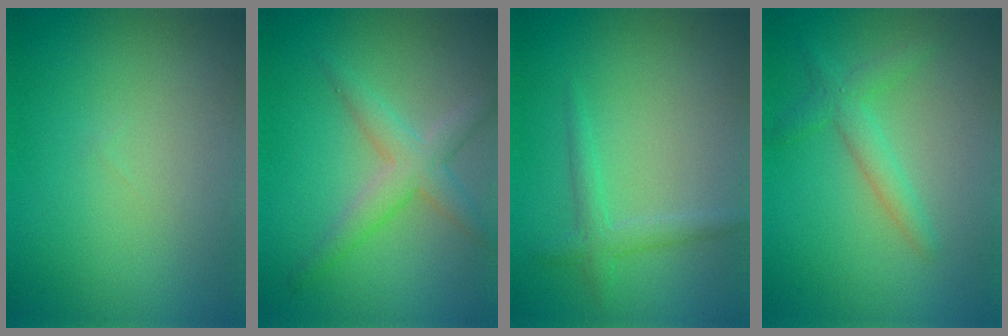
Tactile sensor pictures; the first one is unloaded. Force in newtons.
{"total": 3.5, "press": 3.5, "slide": 0.1}
{"total": 1.8, "press": 1.8, "slide": 0.0}
{"total": 2.4, "press": 2.4, "slide": 0.2}